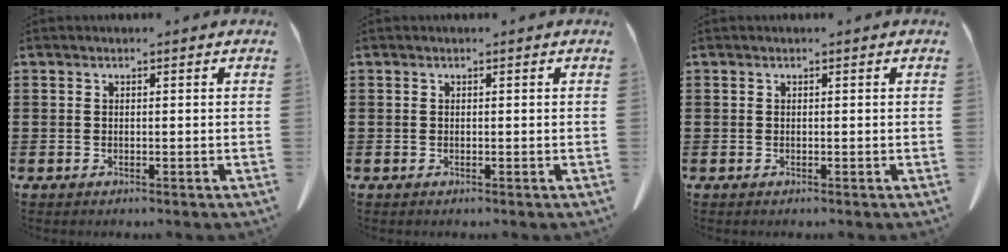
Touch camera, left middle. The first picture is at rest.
{"total": 0.0}
{"total": 0.0}